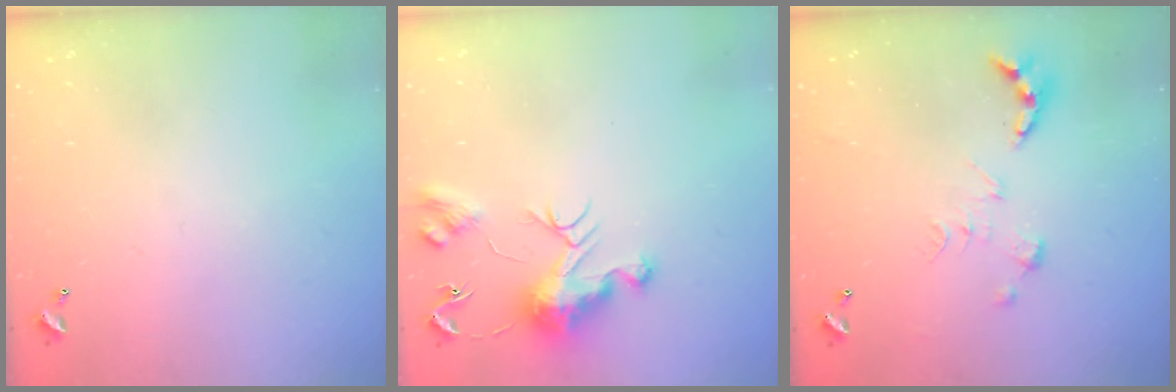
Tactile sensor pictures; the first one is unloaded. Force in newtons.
{"total": 10.1, "press": 10.0, "slide": 0.8}
{"total": 0.0}